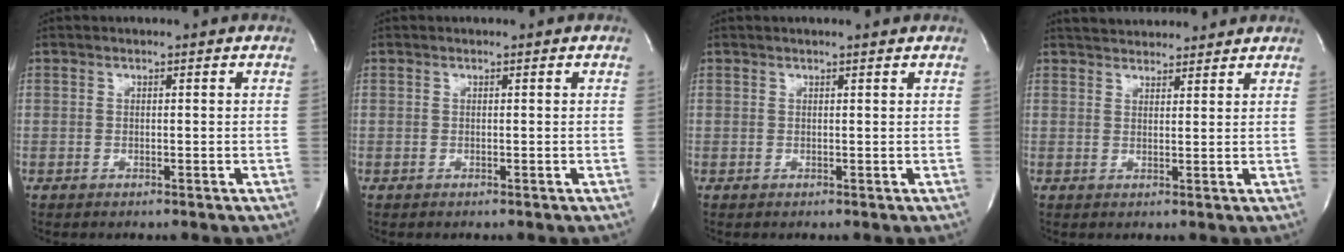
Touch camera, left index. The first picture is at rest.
{"total": 0.0}
{"total": 1.2, "force": [1.0, -0.2, 0.6], "torque": [-0.011, 0.003, 0.013]}
{"total": 7.5, "force": [7.0, 1.8, 1.9], "torque": [-0.028, 0.021, 0.098]}